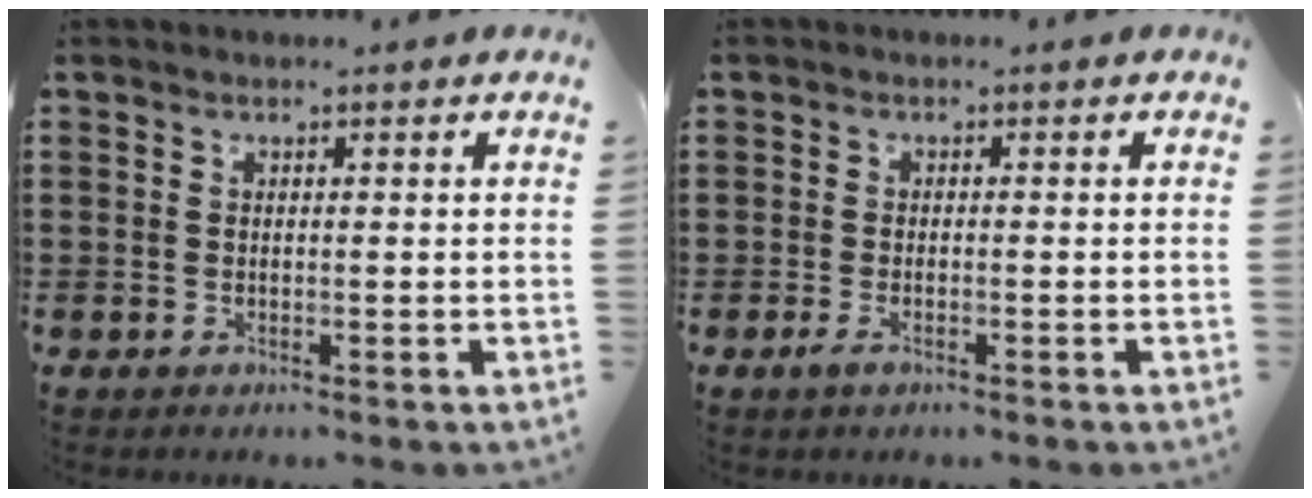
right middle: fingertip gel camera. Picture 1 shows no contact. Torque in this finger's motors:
{"motor_torque": [0.48, 0.42, 0.00, 0.05]}